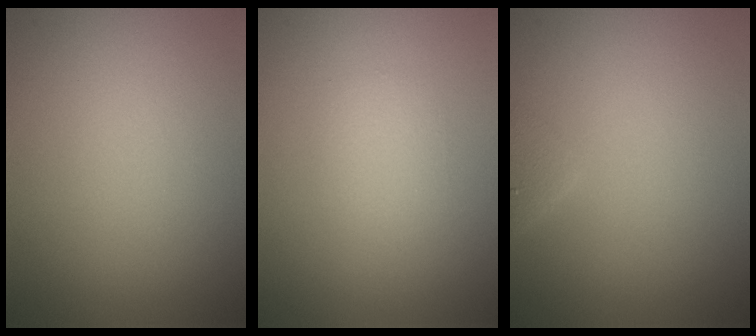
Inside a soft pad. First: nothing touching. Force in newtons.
{"total": 1.2, "press": 1.2, "slide": 0.0}
{"total": 1.4, "press": 1.4, "slide": 0.1}